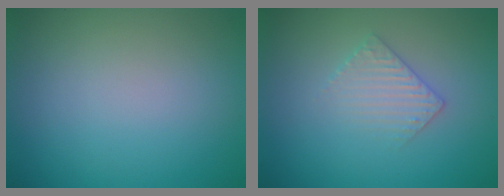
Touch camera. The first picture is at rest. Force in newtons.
{"total": 2.2, "press": 2.2, "slide": 0.5}